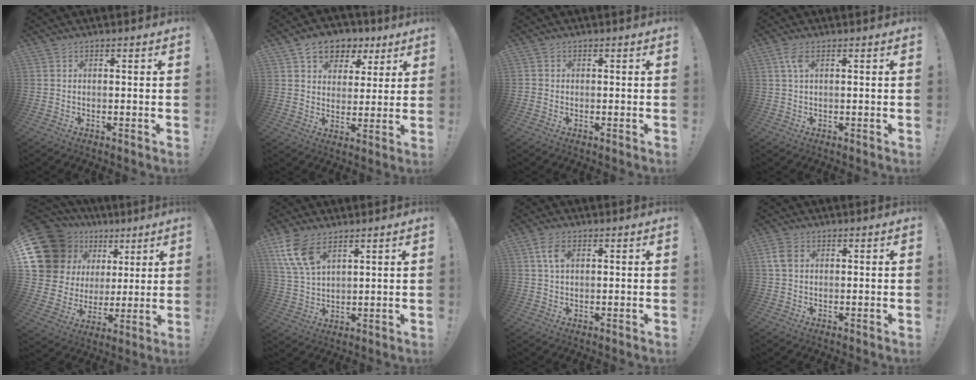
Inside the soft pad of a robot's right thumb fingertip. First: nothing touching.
{"total": 9.3, "force": [5.2, 7.0, 3.2], "torque": [-0.048, -0.026, 0.101]}
{"total": 0.9, "force": [-0.4, 0.8, 0.1], "torque": [-0.007, 0.005, -0.005]}
{"total": 3.5, "force": [1.3, 1.3, 3.0], "torque": [-0.060, 0.002, 0.021]}
{"total": 18.5, "force": [8.9, 14.0, 8.1], "torque": [-0.135, -0.048, 0.199]}
{"total": 10.8, "force": [6.4, 5.5, 6.8], "torque": [-0.136, -0.019, 0.125]}
{"total": 5.0, "force": [1.8, 2.8, 3.7], "torque": [-0.072, 0.001, 0.029]}
{"total": 4.3, "force": [1.2, 2.8, 3.1], "torque": [-0.060, 0.004, 0.022]}